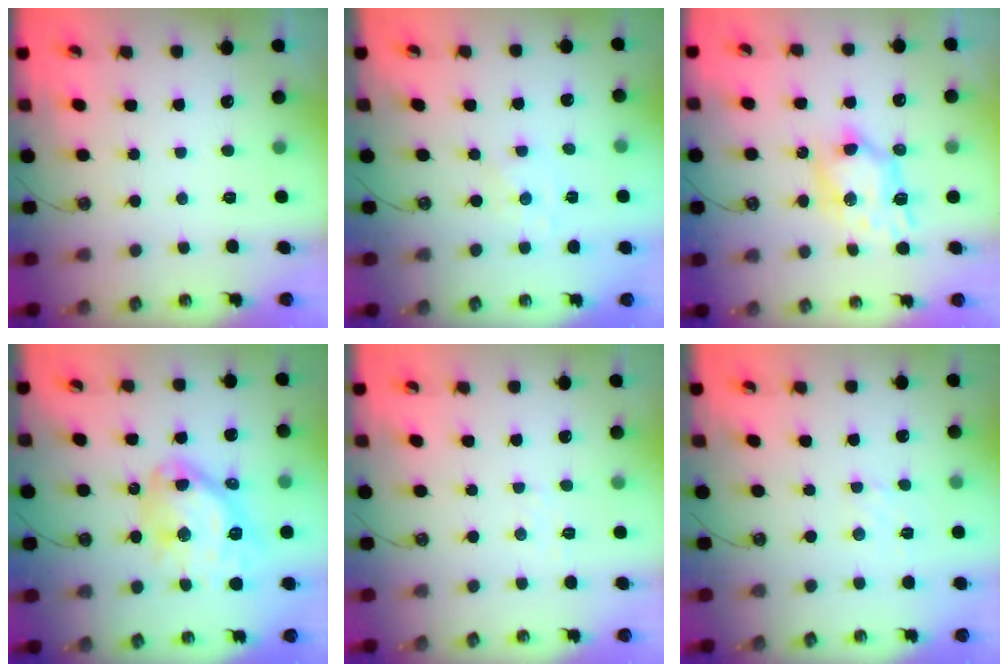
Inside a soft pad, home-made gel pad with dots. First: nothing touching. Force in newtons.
{"total": 1.5, "press": 1.5, "slide": 0.2}
{"total": 8.3, "press": 8.3, "slide": 0.5}
{"total": 16.1, "press": 16.0, "slide": 1.6}
{"total": 3.7, "press": 3.7, "slide": 0.5}
{"total": 2.2, "press": 2.1, "slide": 0.5}